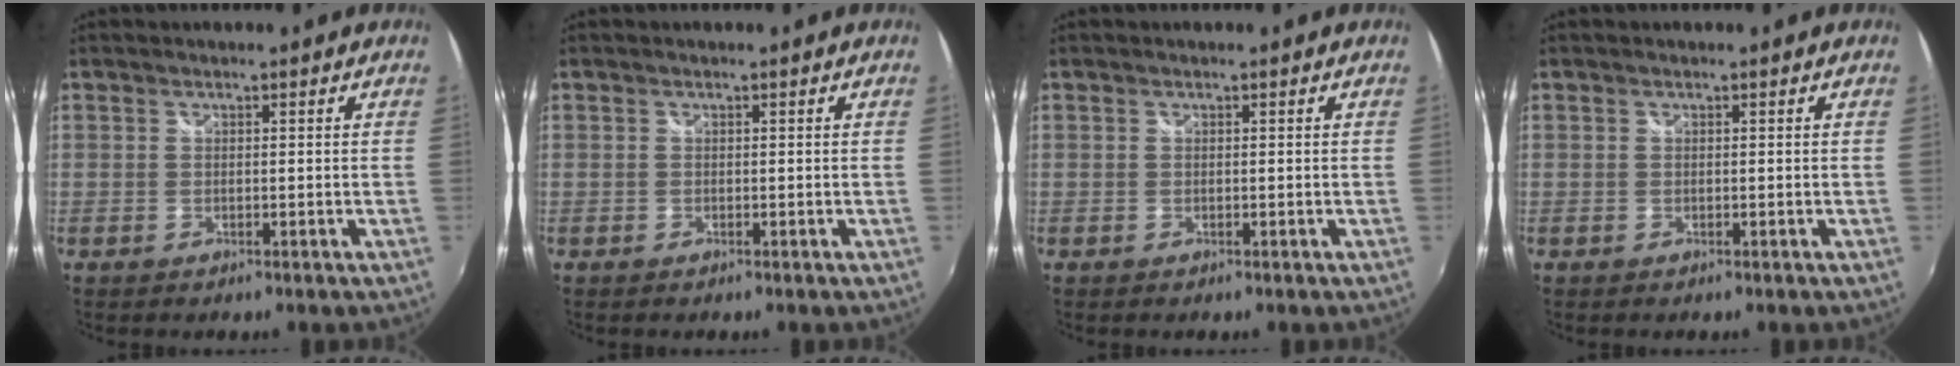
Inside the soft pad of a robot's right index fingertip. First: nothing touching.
{"total": 0.0}
{"total": 0.0}
{"total": 0.0}